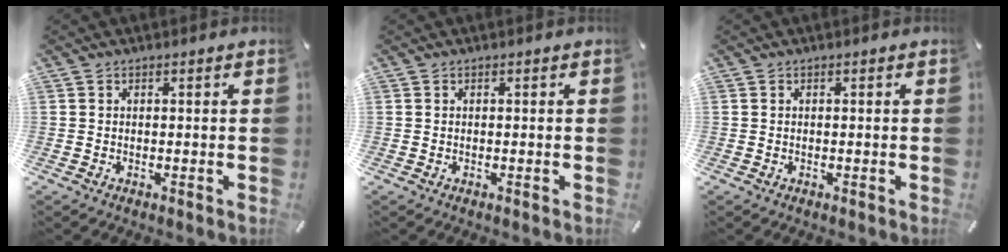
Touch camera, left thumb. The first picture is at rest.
{"total": 0.0}
{"total": 0.0}